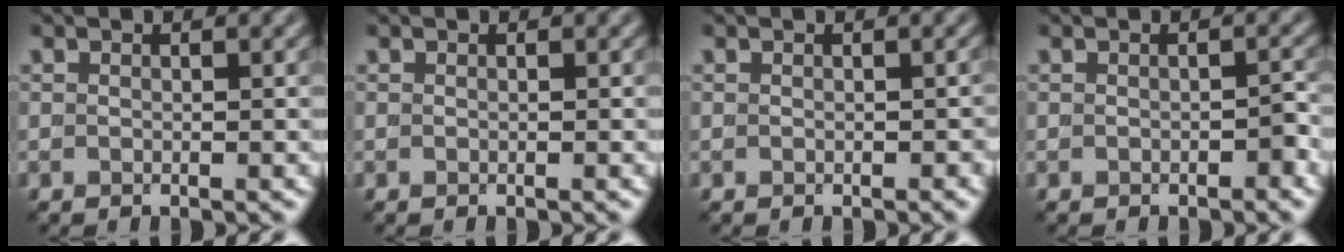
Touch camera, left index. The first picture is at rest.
{"total": 0.0}
{"total": 0.5, "force": [-0.1, 0.5, 0.2], "torque": [-0.003, -0.004, -0.001]}
{"total": 0.9, "force": [-0.4, 0.4, 0.7], "torque": [-0.010, 0.001, -0.003]}